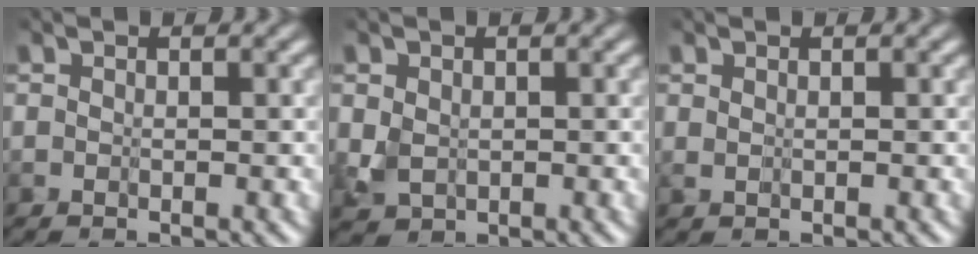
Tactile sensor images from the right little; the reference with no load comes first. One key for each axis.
{"total": 2.1, "fx": 0.3, "fy": 1.7, "fz": 1.2, "tx": -0.043, "ty": -0.005, "tz": 0.007}
{"total": 0.7, "fx": 0.6, "fy": 0.2, "fz": 0.4, "tx": -0.009, "ty": -0.005, "tz": 0.011}